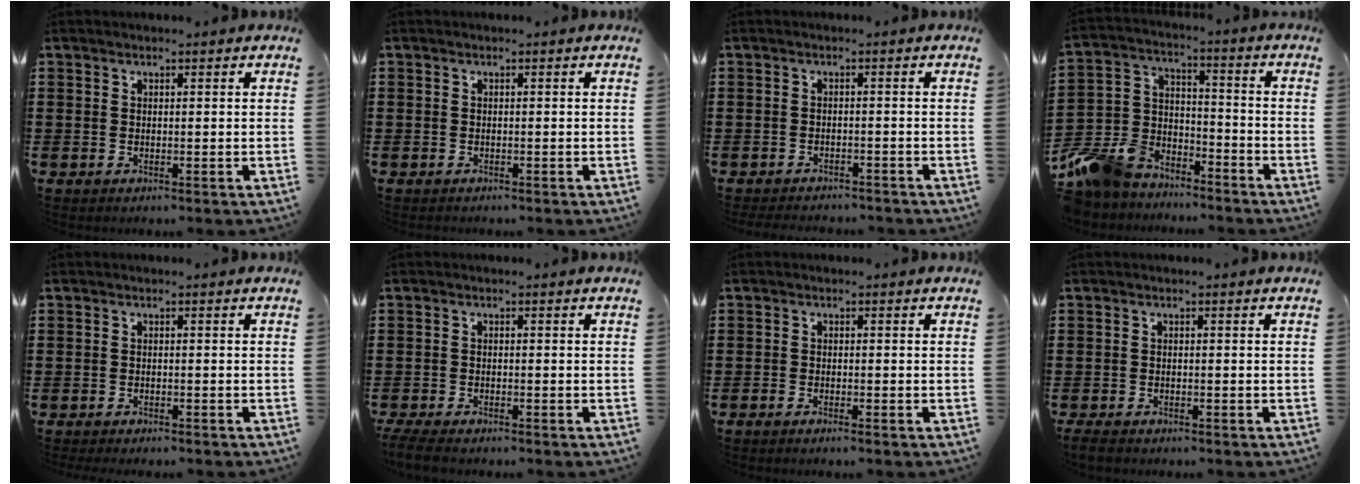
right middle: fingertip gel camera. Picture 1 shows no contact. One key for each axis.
{"total": 0.5, "fx": -0.4, "fy": 0.3, "fz": -0.1, "tx": 0.000, "ty": 0.002, "tz": -0.010}
{"total": 1.8, "fx": -1.8, "fy": 0.1, "fz": 0.0, "tx": -0.007, "ty": -0.002, "tz": -0.039}
{"total": 9.6, "fx": -8.4, "fy": 4.4, "fz": 1.3, "tx": -0.058, "ty": 0.016, "tz": -0.167}
{"total": 0.7, "fx": -0.7, "fy": 0.0, "fz": 0.1, "tx": -0.004, "ty": -0.003, "tz": -0.014}
{"total": 2.1, "fx": -2.0, "fy": 0.2, "fz": 0.7, "tx": -0.028, "ty": -0.004, "tz": -0.044}
{"total": 0.8, "fx": -0.8, "fy": 0.0, "fz": 0.3, "tx": -0.006, "ty": -0.002, "tz": -0.015}
{"total": 1.1, "fx": -1.0, "fy": 0.3, "fz": 0.3, "tx": -0.009, "ty": 0.000, "tz": -0.020}